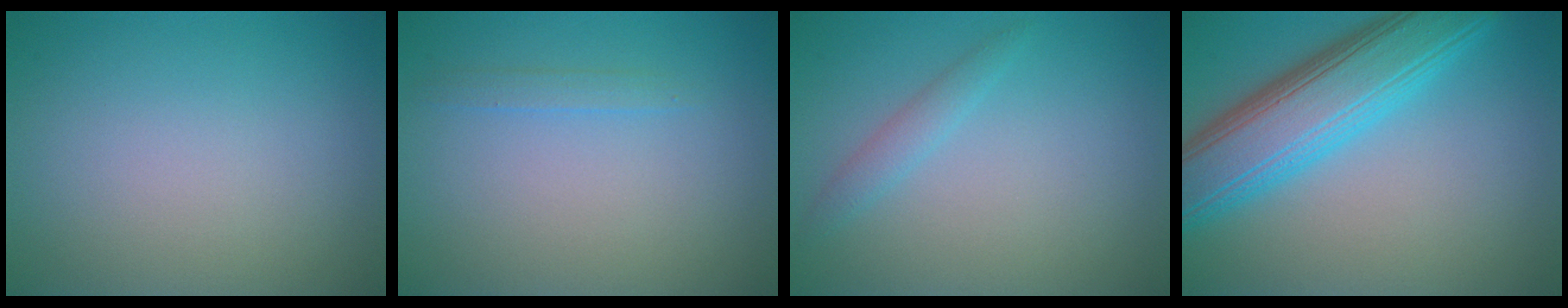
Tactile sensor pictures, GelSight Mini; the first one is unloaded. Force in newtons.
{"total": 0.9, "press": 0.9, "slide": 0.1}
{"total": 1.5, "press": 1.5, "slide": 0.1}
{"total": 8.7, "press": 8.7, "slide": 0.2}